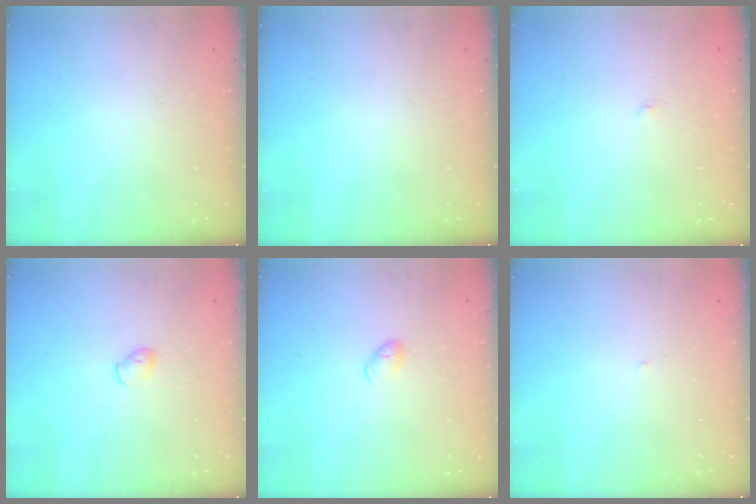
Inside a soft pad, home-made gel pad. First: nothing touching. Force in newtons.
{"total": 0.0}
{"total": 2.0, "press": 2.0, "slide": 0.2}
{"total": 2.9, "press": 2.9, "slide": 0.7}
{"total": 5.8, "press": 5.8, "slide": 0.8}
{"total": 1.6, "press": 1.6, "slide": 0.3}